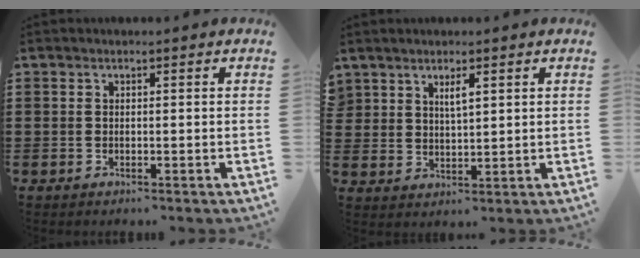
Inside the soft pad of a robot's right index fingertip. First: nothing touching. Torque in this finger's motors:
{"motor_torque": [-0.36, 0.06, 0.02, -0.02]}